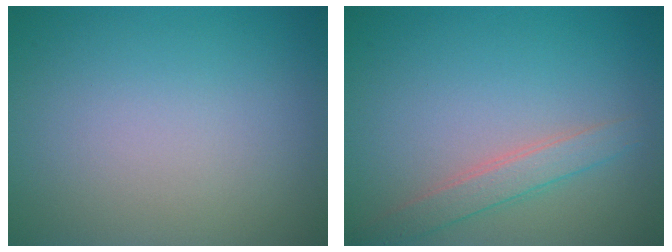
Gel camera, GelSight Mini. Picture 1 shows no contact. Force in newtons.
{"total": 2.3, "press": 2.3, "slide": 0.1}